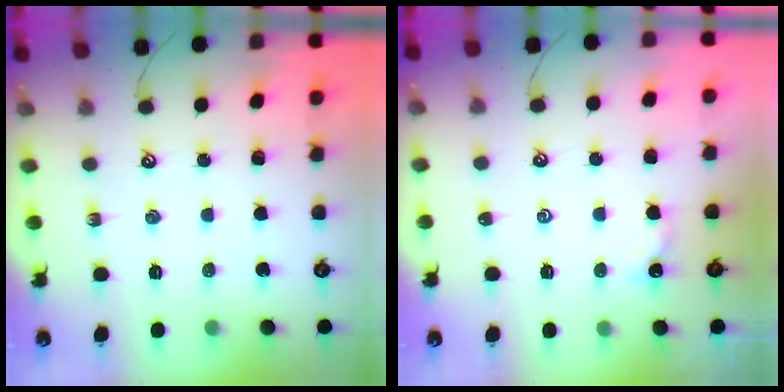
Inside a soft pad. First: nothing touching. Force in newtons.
{"total": 0.7, "press": 0.7, "slide": 0.2}